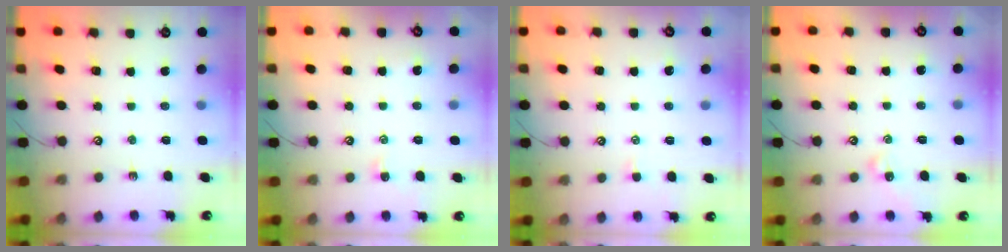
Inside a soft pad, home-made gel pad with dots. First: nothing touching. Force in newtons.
{"total": 0.6, "press": 0.4, "slide": 0.4}
{"total": 2.7, "press": 2.6, "slide": 0.3}
{"total": 3.3, "press": 3.2, "slide": 0.8}